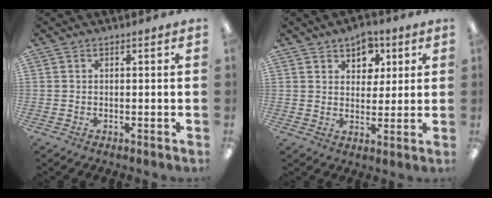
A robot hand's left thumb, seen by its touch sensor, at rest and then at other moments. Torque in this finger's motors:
{"motor_torque": [0.11, 0.27, -0.09, 0.05, 0.01]}